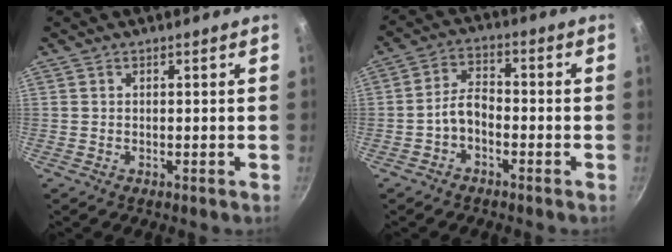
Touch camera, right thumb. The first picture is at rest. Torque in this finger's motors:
{"motor_torque": [0.28, -0.17, -0.26, 0.09, 0.01]}